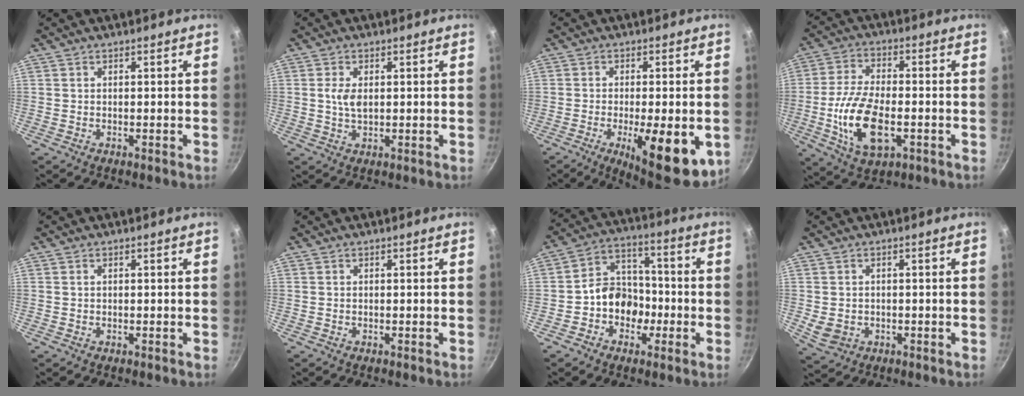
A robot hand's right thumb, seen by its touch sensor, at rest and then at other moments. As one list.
[{"total": 3.6, "force": [0.7, 1.9, 3.0], "torque": [-0.061, -0.005, 0.014]}, {"total": 15.2, "force": [-4.4, 4.9, 13.7], "torque": [-0.163, -0.016, -0.048]}, {"total": 14.3, "force": [-3.3, 7.3, 11.8], "torque": [-0.224, 0.008, -0.054]}, {"total": 0.0}, {"total": 0.0}, {"total": 10.4, "force": [-2.4, 8.3, 5.8], "torque": [-0.054, 0.042, -0.052]}, {"total": 3.7, "force": [-0.4, 3.1, 1.8], "torque": [-0.030, 0.000, 0.003]}]